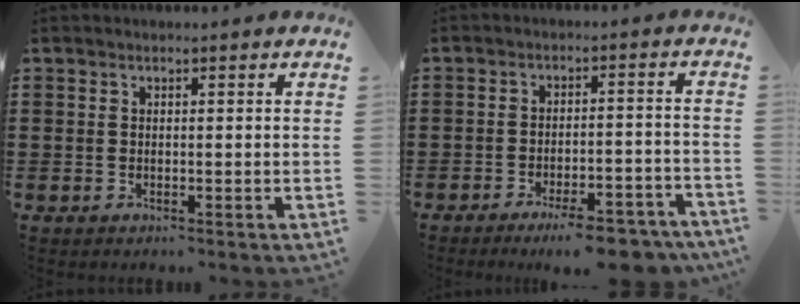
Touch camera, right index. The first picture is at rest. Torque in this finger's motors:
{"motor_torque": [1.77, 0.37, 0.35, 0.06]}